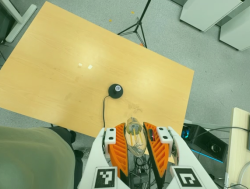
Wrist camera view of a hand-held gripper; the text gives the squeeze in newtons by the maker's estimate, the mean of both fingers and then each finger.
{"total": 19.7, "left": 21.7, "right": 17.7}